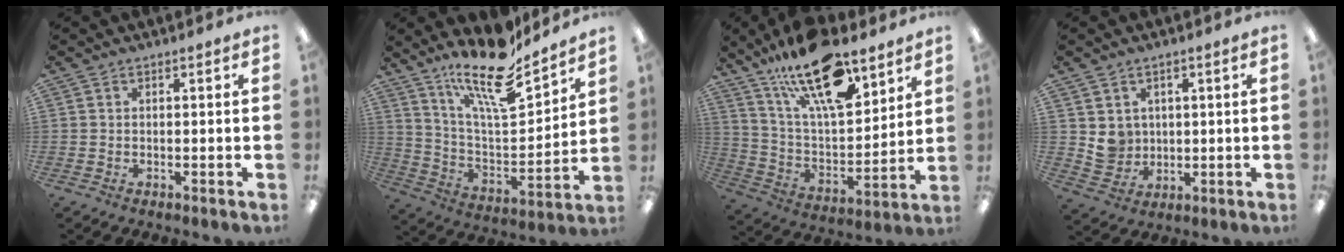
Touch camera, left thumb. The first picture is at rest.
{"total": 18.4, "force": [14.8, 4.7, 9.9], "torque": [-0.176, -0.103, 0.250]}
{"total": 22.4, "force": [15.0, 8.5, 14.4], "torque": [-0.244, -0.082, 0.257]}
{"total": 5.5, "force": [2.2, 5.0, 0.5], "torque": [-0.005, -0.007, 0.043]}